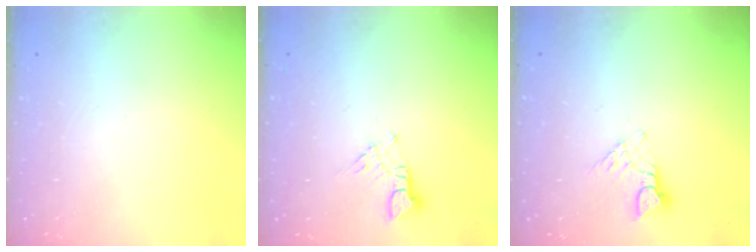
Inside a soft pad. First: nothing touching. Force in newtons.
{"total": 2.3, "press": 2.3, "slide": 0.3}
{"total": 6.7, "press": 6.6, "slide": 0.5}